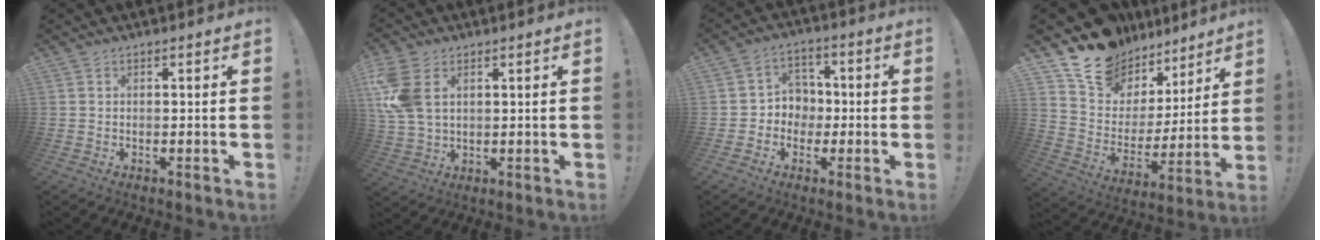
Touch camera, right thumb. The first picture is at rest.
{"total": 11.2, "force": [3.8, 7.2, 7.6], "torque": [-0.161, -0.004, 0.077]}
{"total": 6.9, "force": [-1.4, 6.6, 1.3], "torque": [-0.016, 0.018, -0.022]}
{"total": 16.0, "force": [13.1, 8.6, 3.3], "torque": [-0.063, -0.104, 0.250]}